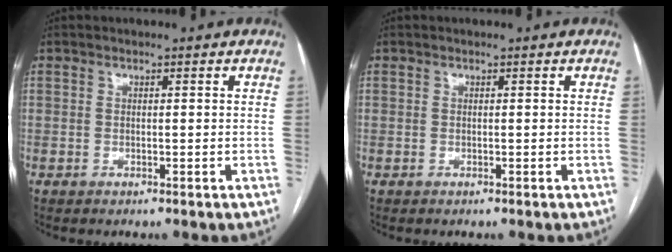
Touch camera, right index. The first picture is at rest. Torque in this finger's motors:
{"motor_torque": [0.00, 0.00, 0.00, 0.00]}